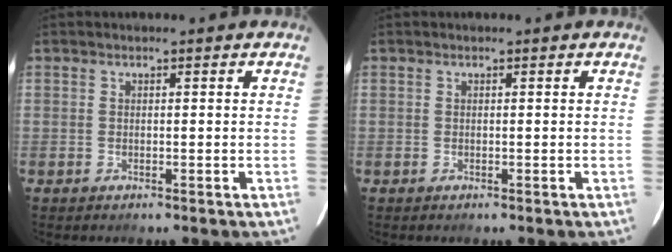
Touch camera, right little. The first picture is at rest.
{"total": 0.0}